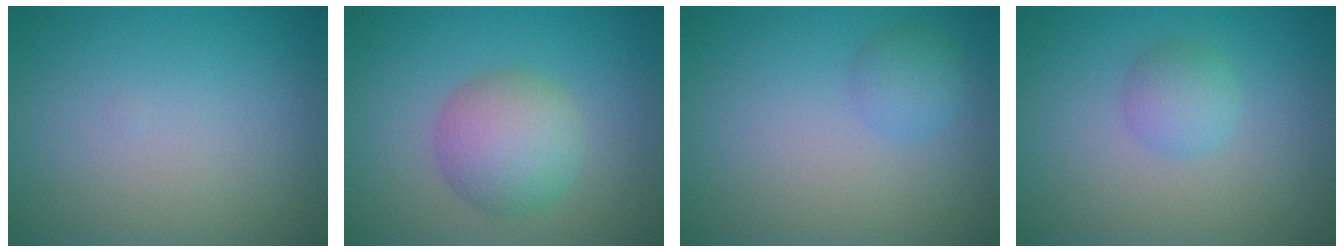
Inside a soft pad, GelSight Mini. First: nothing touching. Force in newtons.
{"total": 5.0, "press": 5.0, "slide": 0.3}
{"total": 1.9, "press": 1.9, "slide": 0.1}
{"total": 2.1, "press": 2.1, "slide": 0.0}